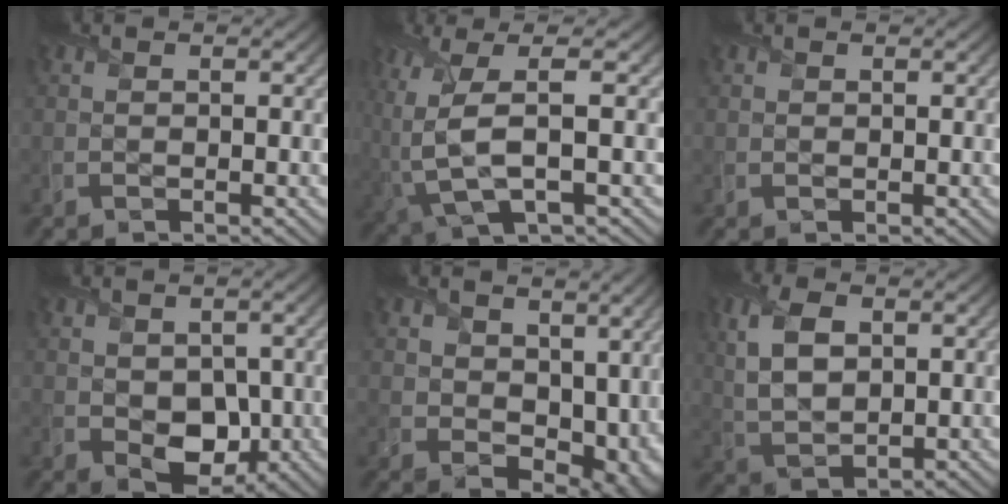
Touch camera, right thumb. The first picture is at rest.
{"total": 8.2, "force": [-0.3, 2.5, 7.8], "torque": [-0.188, -0.002, -0.008]}
{"total": 0.7, "force": [0.4, 0.6, 0.0], "torque": [-0.001, -0.004, 0.008]}
{"total": 5.3, "force": [0.0, 4.0, 3.5], "torque": [-0.081, -0.022, 0.009]}
{"total": 9.3, "force": [3.1, 6.8, 5.5], "torque": [-0.114, -0.030, 0.068]}
{"total": 6.7, "force": [2.0, 3.8, 5.2], "torque": [-0.126, 0.004, 0.040]}